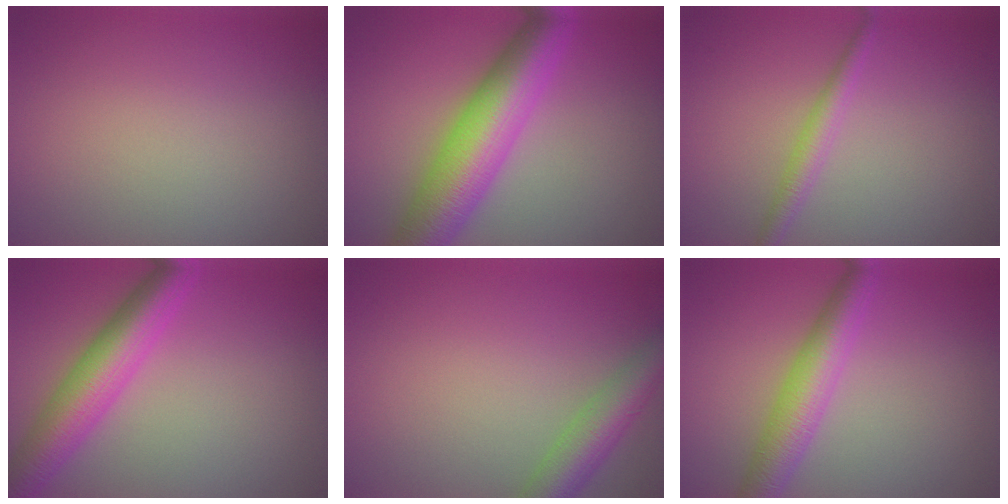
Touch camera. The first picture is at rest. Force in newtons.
{"total": 9.5, "press": 9.5, "slide": 0.1}
{"total": 2.2, "press": 2.1, "slide": 0.0}
{"total": 5.6, "press": 5.6, "slide": 0.3}
{"total": 4.7, "press": 4.7, "slide": 0.1}
{"total": 4.7, "press": 4.7, "slide": 0.1}